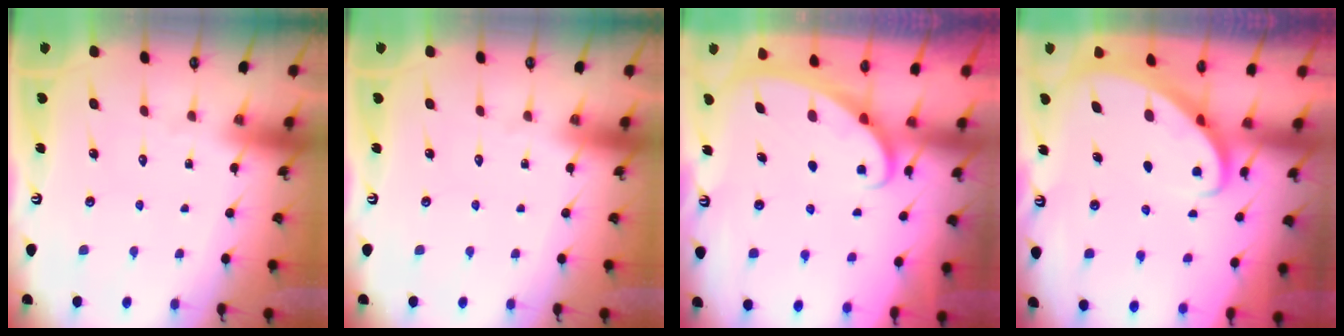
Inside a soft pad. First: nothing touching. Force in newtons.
{"total": 0.0}
{"total": 2.2, "press": 2.2, "slide": 0.1}
{"total": 2.5, "press": 2.5, "slide": 0.3}